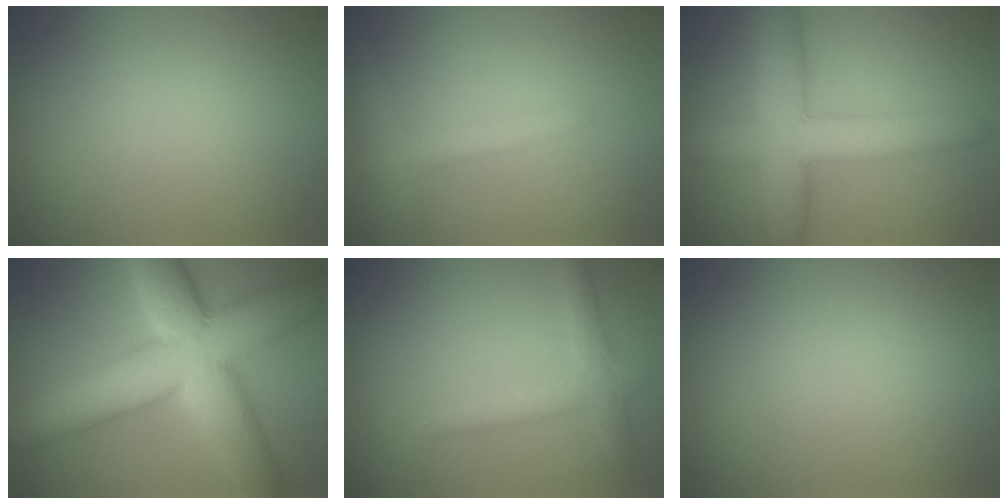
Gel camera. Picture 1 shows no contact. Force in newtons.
{"total": 2.0, "press": 1.9, "slide": 0.2}
{"total": 6.8, "press": 6.8, "slide": 0.2}
{"total": 13.0, "press": 13.0, "slide": 0.5}
{"total": 2.5, "press": 2.5, "slide": 0.1}
{"total": 0.0}